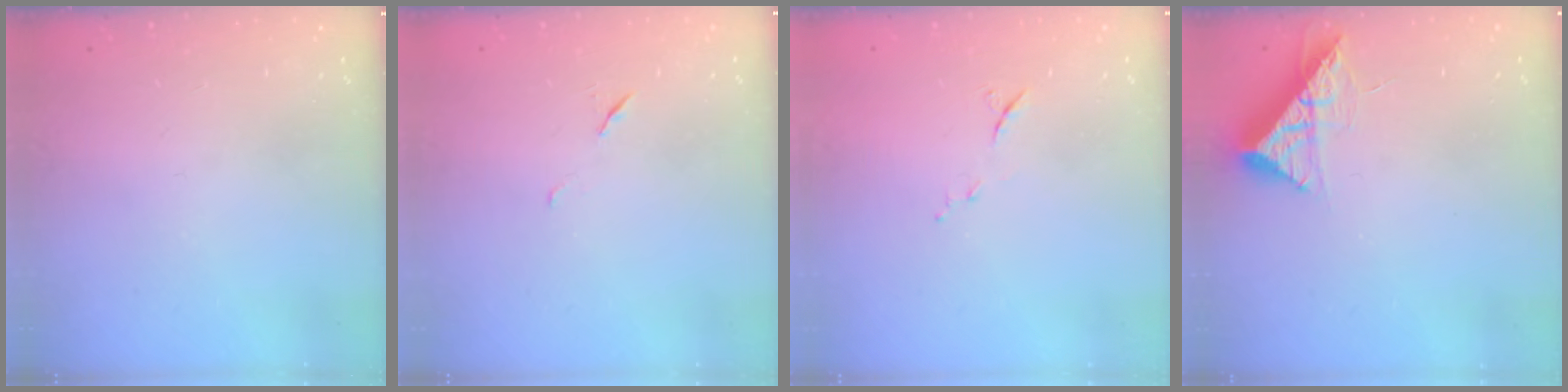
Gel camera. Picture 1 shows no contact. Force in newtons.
{"total": 3.8, "press": 3.4, "slide": 1.7}
{"total": 6.4, "press": 6.3, "slide": 1.3}
{"total": 10.4, "press": 10.4, "slide": 0.7}